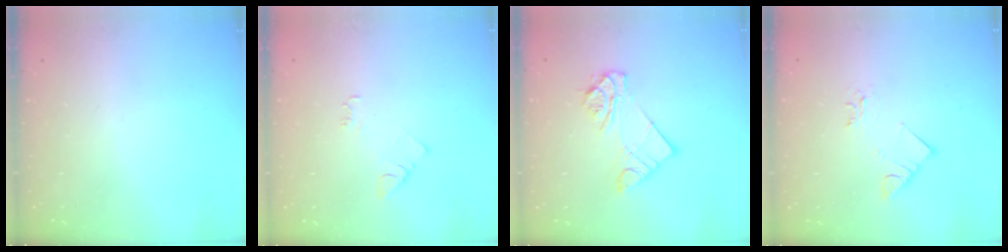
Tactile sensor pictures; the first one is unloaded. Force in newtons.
{"total": 3.8, "press": 3.7, "slide": 0.5}
{"total": 9.8, "press": 9.8, "slide": 0.7}
{"total": 3.0, "press": 3.0, "slide": 0.0}